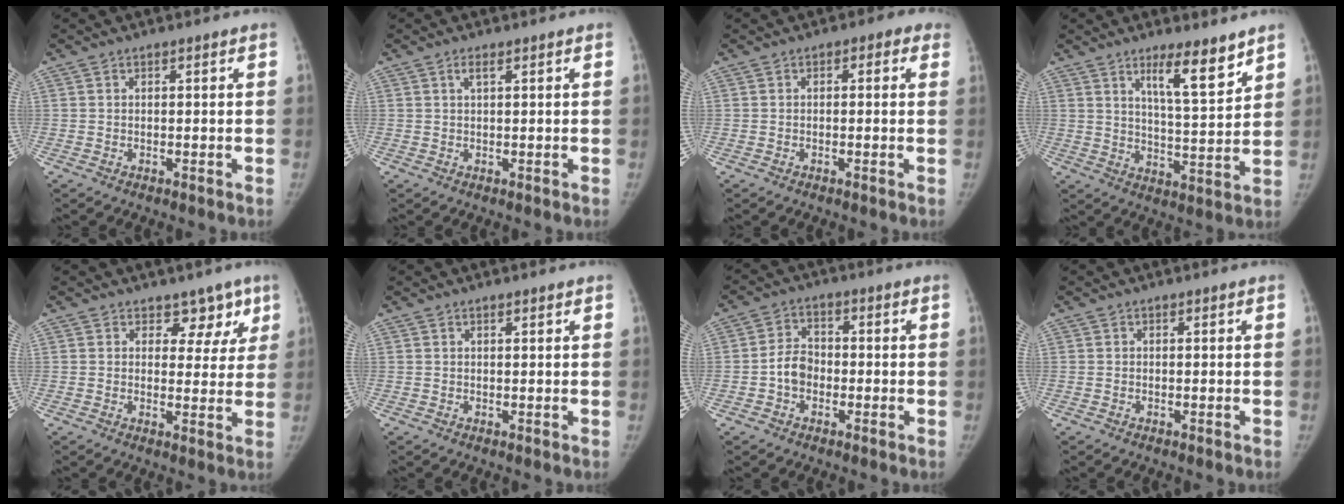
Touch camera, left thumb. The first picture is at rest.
{"total": 1.3, "force": [0.6, 0.3, 1.0], "torque": [-0.019, 0.003, 0.011]}
{"total": 2.7, "force": [1.0, 1.8, 1.8], "torque": [0.005, 0.006, -0.001]}
{"total": 9.7, "force": [6.6, 1.8, 6.9], "torque": [-0.096, -0.053, 0.109]}
{"total": 5.6, "force": [3.7, 3.7, 1.9], "torque": [0.024, -0.017, 0.045]}
{"total": 0.7, "force": [0.6, 0.2, 0.4], "torque": [-0.005, -0.003, 0.010]}
{"total": 5.1, "force": [-1.3, 4.0, 2.8], "torque": [-0.032, 0.021, -0.030]}
{"total": 0.0}